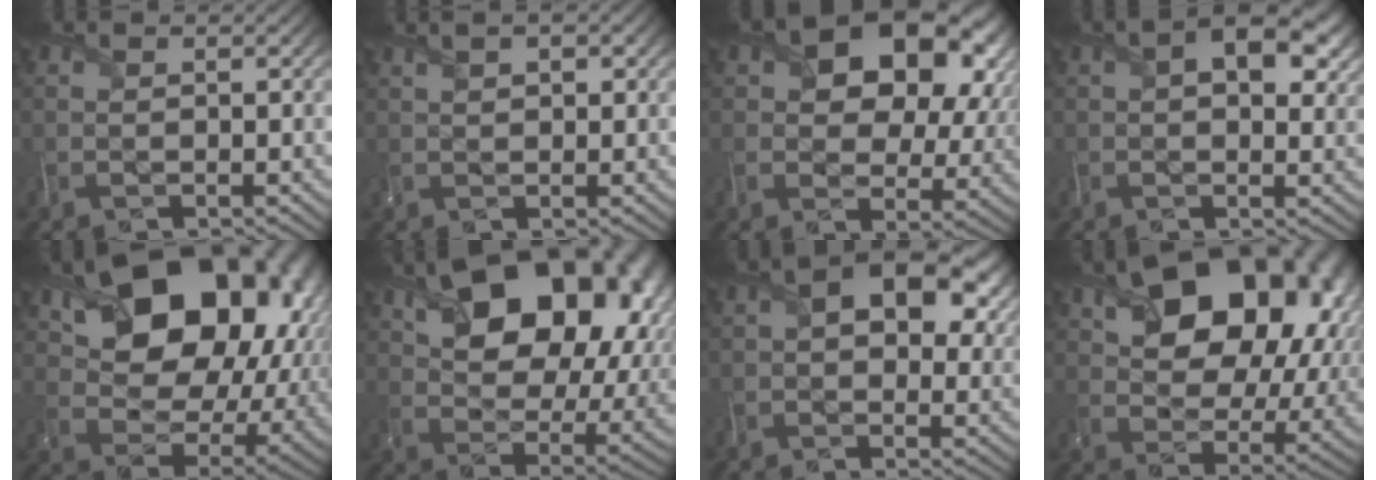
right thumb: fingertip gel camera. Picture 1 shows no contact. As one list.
[{"total": 3.5, "force": [2.0, 1.6, 2.4], "torque": [-0.045, 0.005, 0.026]}, {"total": 14.2, "force": [5.0, 9.1, 9.6], "torque": [-0.142, -0.002, 0.085]}, {"total": 9.1, "force": [3.5, 4.8, 6.9], "torque": [-0.101, 0.007, 0.050]}, {"total": 20.4, "force": [8.4, 13.7, 12.6], "torque": [-0.211, 0.002, 0.173]}, {"total": 20.6, "force": [9.2, 12.3, 13.7], "torque": [-0.209, 0.025, 0.159]}, {"total": 11.3, "force": [3.6, 6.5, 8.5], "torque": [-0.135, 0.003, 0.052]}, {"total": 18.7, "force": [8.0, 11.6, 12.3], "torque": [-0.186, 0.014, 0.134]}]